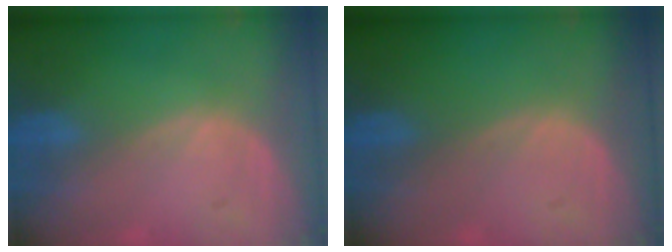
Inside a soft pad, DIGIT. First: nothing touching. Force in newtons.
{"total": 0.0}